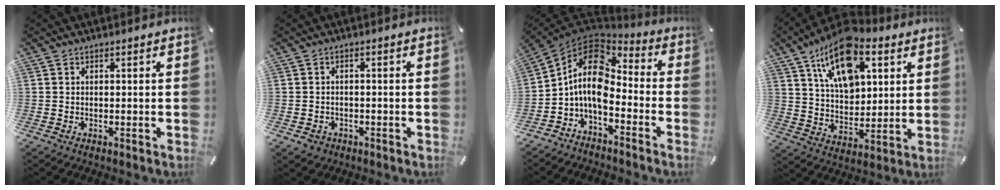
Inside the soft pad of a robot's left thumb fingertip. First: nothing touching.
{"total": 2.4, "force": [-1.2, 2.0, 0.8], "torque": [-0.013, 0.007, -0.025]}
{"total": 12.8, "force": [-1.8, 8.4, 9.5], "torque": [-0.190, 0.013, -0.035]}
{"total": 16.5, "force": [9.1, 9.7, 9.8], "torque": [-0.158, -0.036, 0.162]}